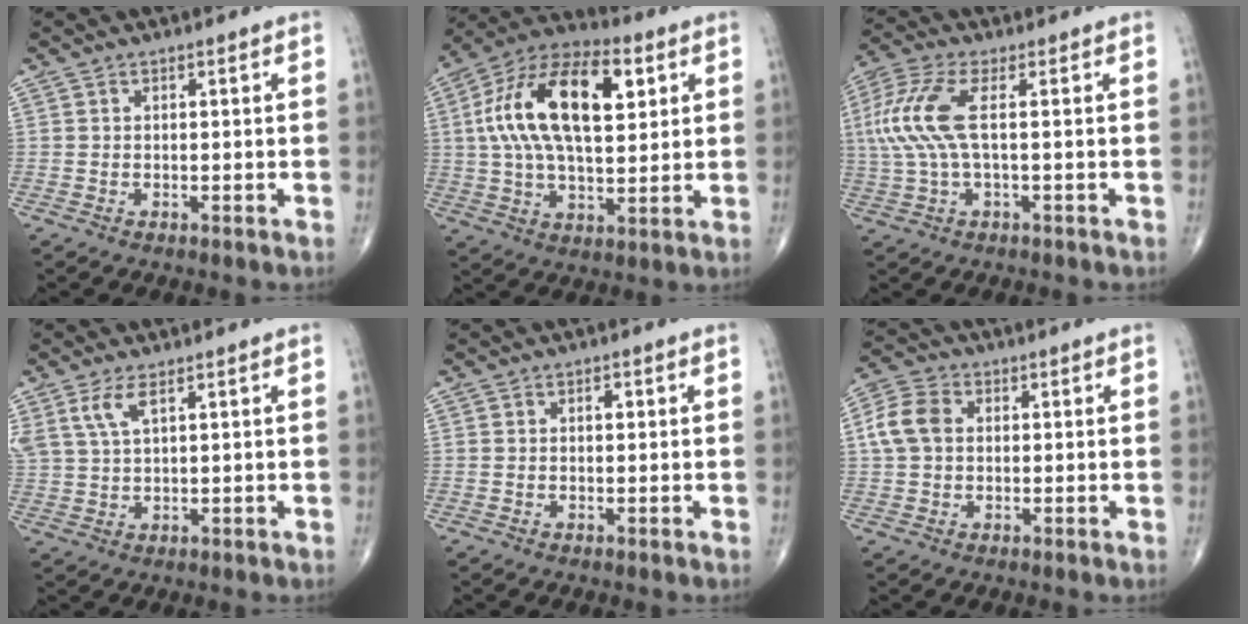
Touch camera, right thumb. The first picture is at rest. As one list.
[{"total": 21.4, "force": [5.3, 10.6, 17.8], "torque": [-0.314, 0.010, 0.083]}, {"total": 10.6, "force": [1.3, 3.6, 9.9], "torque": [-0.264, 0.018, 0.024]}, {"total": 4.7, "force": [2.5, 1.6, 3.7], "torque": [-0.088, -0.005, 0.059]}, {"total": 1.2, "force": [0.2, 0.7, 1.0], "torque": [-0.014, 0.003, 0.000]}, {"total": 7.0, "force": [0.9, 5.3, 4.6], "torque": [-0.095, 0.018, 0.012]}]